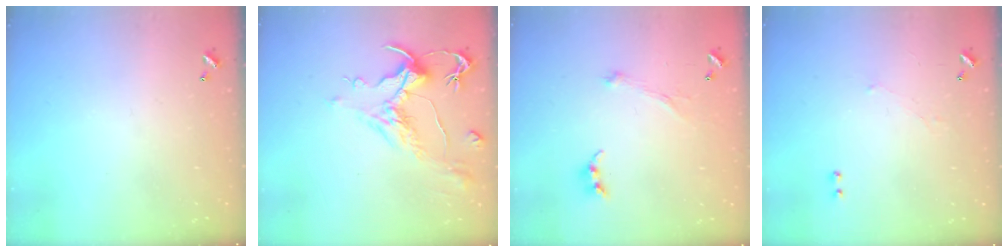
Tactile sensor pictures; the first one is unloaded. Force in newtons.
{"total": 1.6, "press": 0.6, "slide": 1.4}
{"total": 2.3, "press": 2.2, "slide": 0.5}
{"total": 0.7, "press": 0.2, "slide": 0.7}